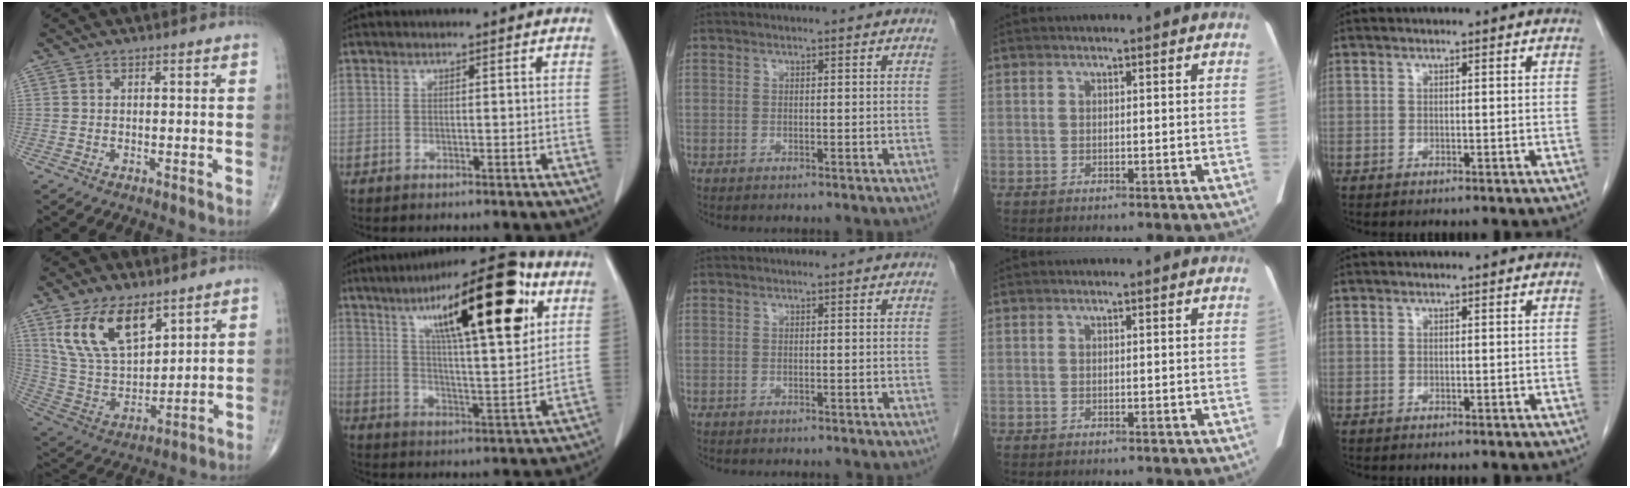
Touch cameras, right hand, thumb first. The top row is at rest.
{"thumb": {"total": 15.4, "force": [8.7, 7.9, 10.0], "torque": [-0.166, -0.033, 0.183]}, "index": {"total": 21.8, "force": [10.2, 4.0, 18.9], "torque": [-0.292, 0.025, 0.158]}, "middle": {"total": 1.8, "force": [-1.6, 0.3, 0.7], "torque": [-0.012, -0.002, -0.017]}}